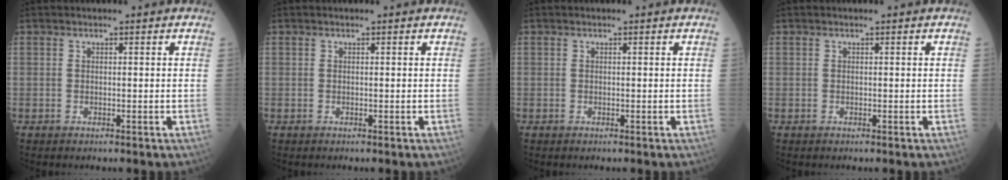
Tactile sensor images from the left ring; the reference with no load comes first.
{"total": 0.0}
{"total": 0.0}
{"total": 0.0}